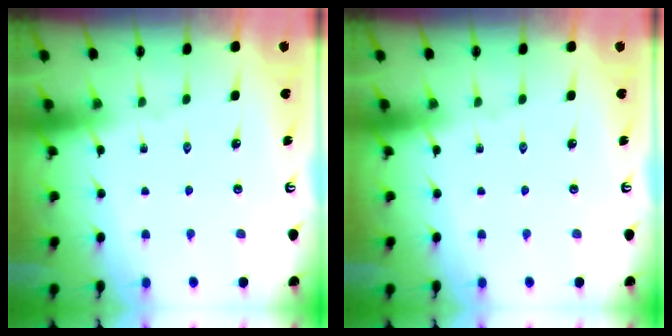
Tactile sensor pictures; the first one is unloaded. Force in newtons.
{"total": 0.0}